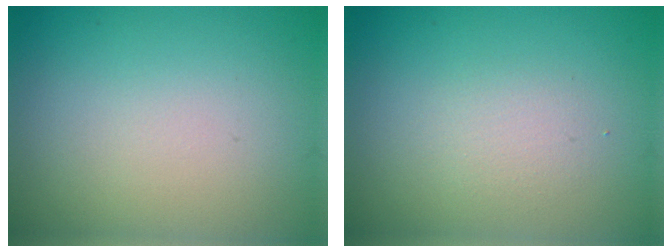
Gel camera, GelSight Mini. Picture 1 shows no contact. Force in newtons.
{"total": 1.4, "press": 1.4, "slide": 0.1}